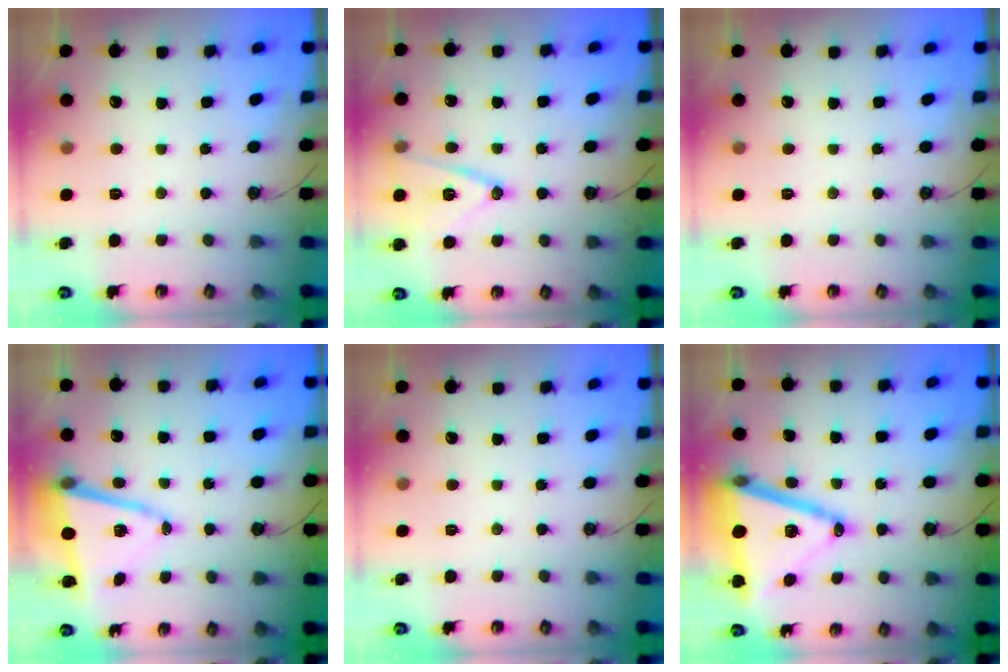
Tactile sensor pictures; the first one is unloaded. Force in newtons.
{"total": 14.7, "press": 14.3, "slide": 3.4}
{"total": 0.0}
{"total": 10.6, "press": 10.4, "slide": 1.7}
{"total": 0.0}
{"total": 22.0, "press": 21.6, "slide": 3.6}